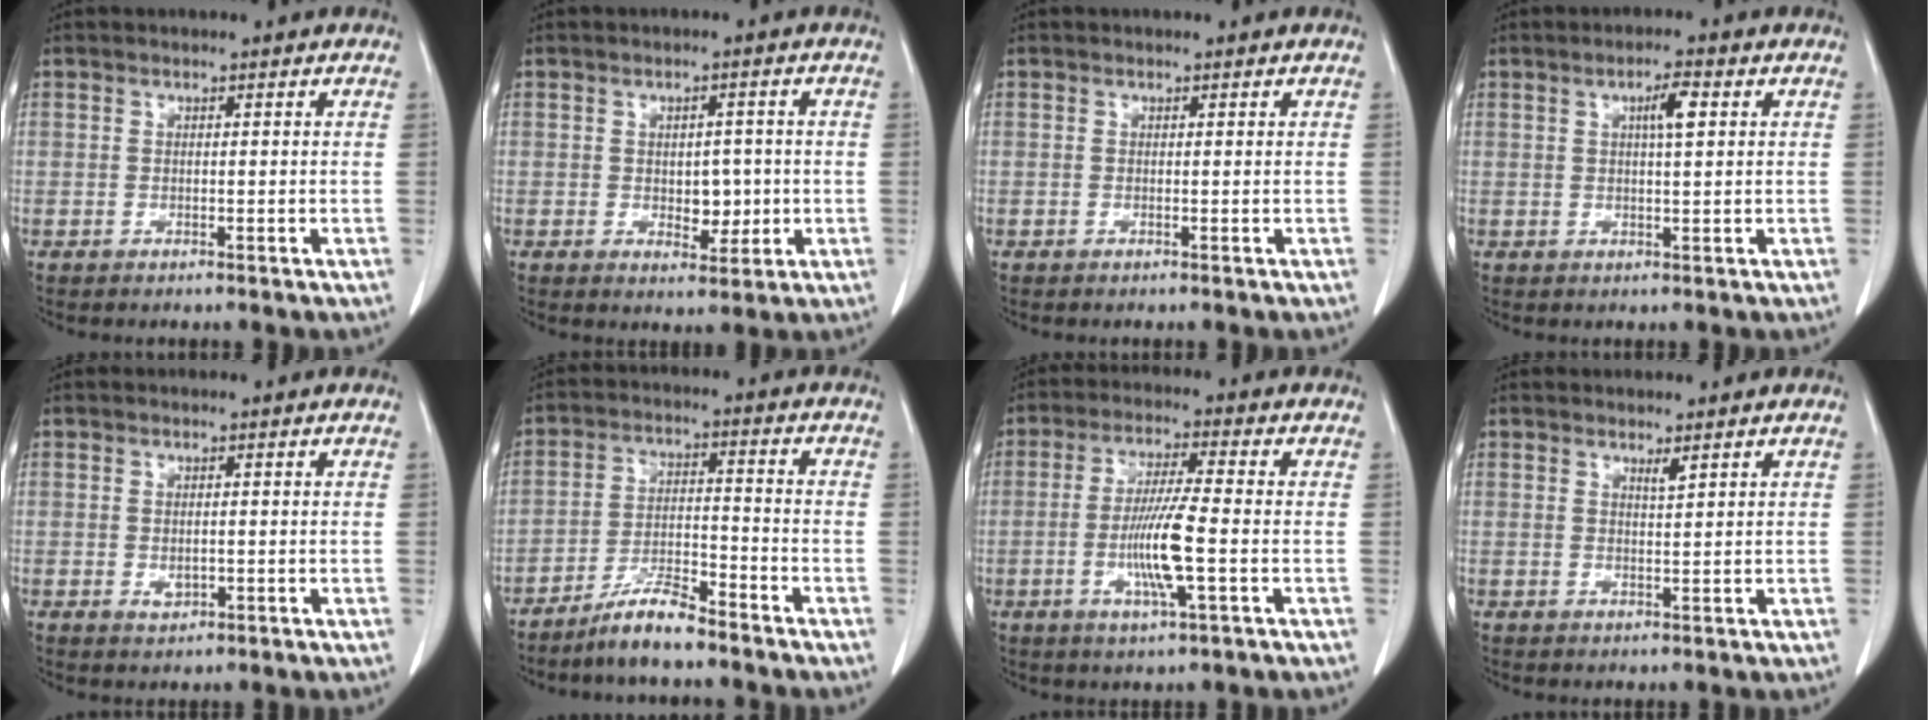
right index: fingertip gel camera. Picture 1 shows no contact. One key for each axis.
{"total": 4.4, "fx": -0.4, "fy": 2.8, "fz": 3.4, "tx": -0.039, "ty": 0.003, "tz": 0.004}
{"total": 0.0}
{"total": 3.5, "fx": 1.1, "fy": 0.4, "fz": 3.3, "tx": -0.056, "ty": 0.003, "tz": 0.018}
{"total": 1.8, "fx": -0.3, "fy": 1.1, "fz": 1.3, "tx": -0.024, "ty": -0.002, "tz": 0.002}
{"total": 6.9, "fx": -5.9, "fy": 0.7, "fz": 3.6, "tx": -0.071, "ty": -0.008, "tz": -0.112}
{"total": 8.7, "fx": -2.0, "fy": 0.2, "fz": 8.5, "tx": -0.167, "ty": -0.008, "tz": -0.039}
{"total": 1.1, "fx": 0.9, "fy": 0.0, "fz": 0.7, "tx": -0.017, "ty": -0.006, "tz": 0.019}